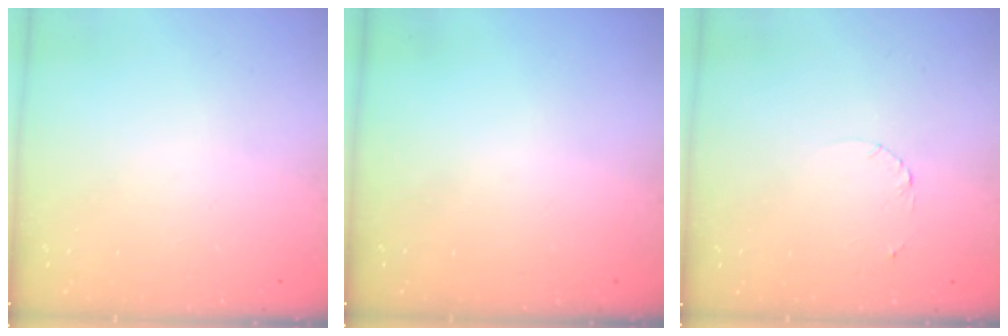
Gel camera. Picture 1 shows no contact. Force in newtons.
{"total": 0.0}
{"total": 1.6, "press": 1.6, "slide": 0.2}